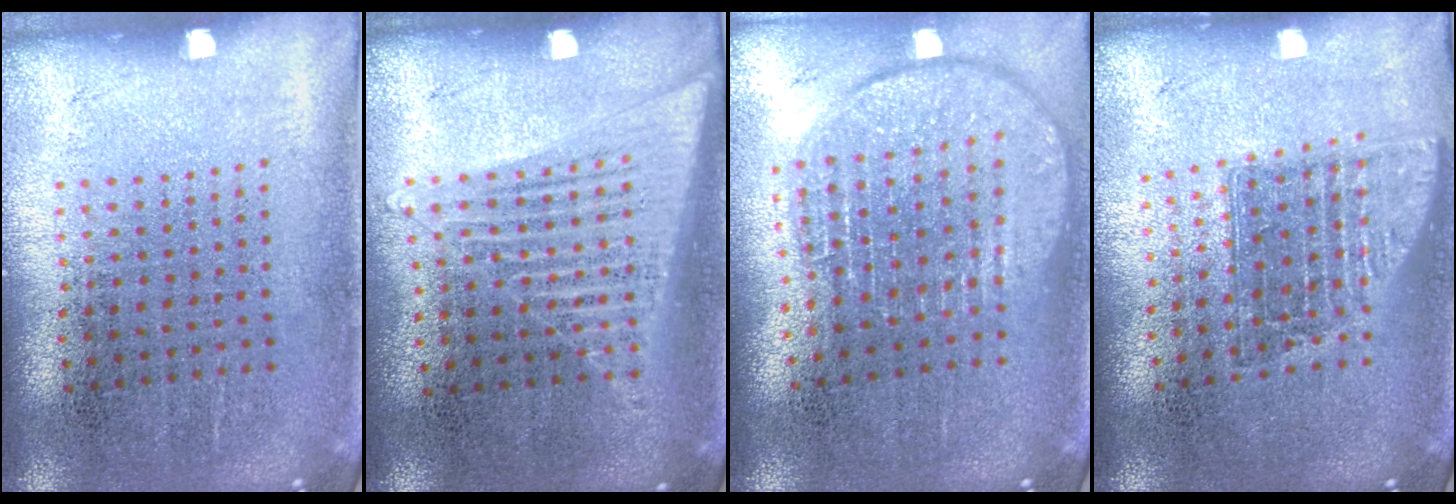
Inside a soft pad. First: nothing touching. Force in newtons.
{"total": 1.5, "press": 1.4, "slide": 0.5}
{"total": 1.9, "press": 1.5, "slide": 1.1}
{"total": 1.5, "press": 1.2, "slide": 0.9}